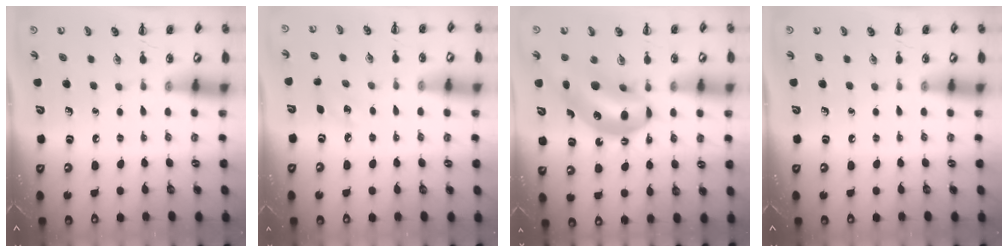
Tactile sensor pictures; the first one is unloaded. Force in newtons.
{"total": 5.6, "press": 5.4, "slide": 1.6}
{"total": 12.3, "press": 12.0, "slide": 2.8}
{"total": 0.0}